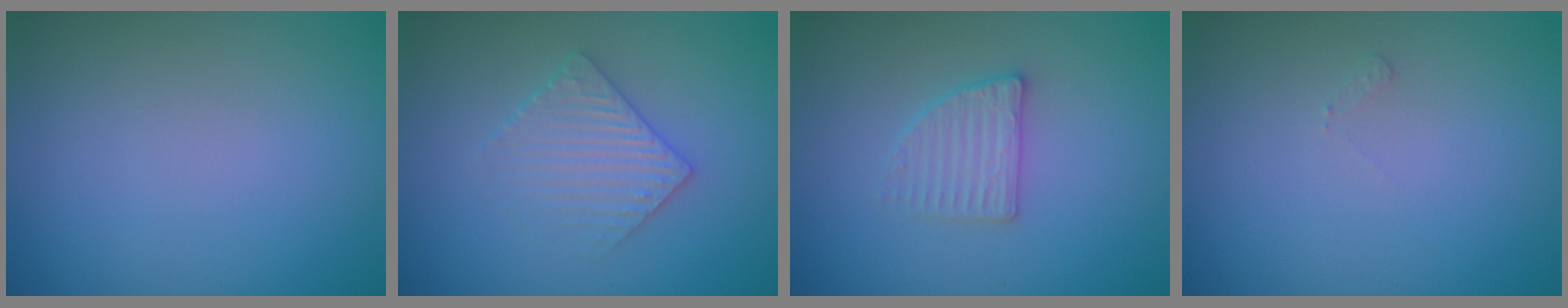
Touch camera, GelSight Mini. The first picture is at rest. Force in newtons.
{"total": 3.0, "press": 2.9, "slide": 0.6}
{"total": 2.3, "press": 2.2, "slide": 0.5}
{"total": 0.5, "press": 0.5, "slide": 0.2}